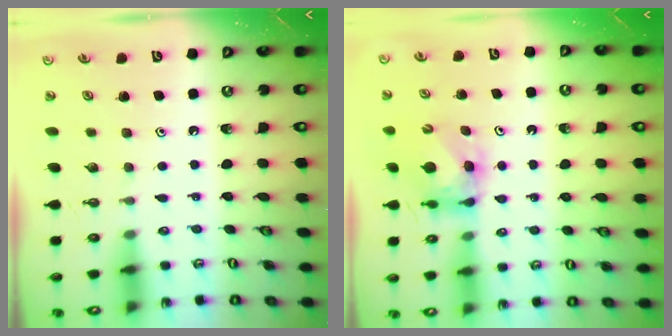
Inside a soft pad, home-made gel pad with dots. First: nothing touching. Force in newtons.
{"total": 5.6, "press": 5.6, "slide": 0.6}